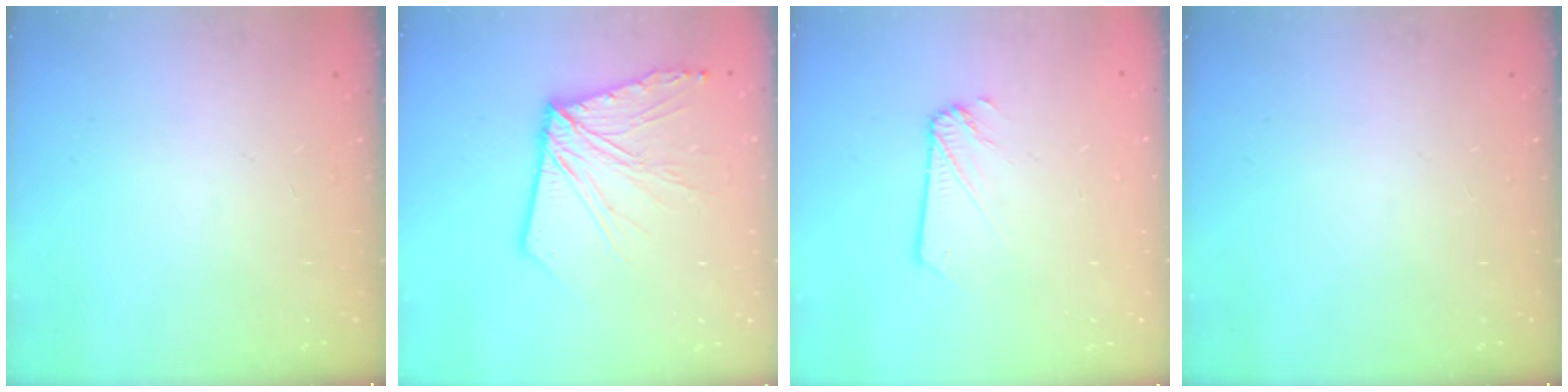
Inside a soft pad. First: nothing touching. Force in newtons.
{"total": 13.5, "press": 13.4, "slide": 1.6}
{"total": 2.1, "press": 2.1, "slide": 0.0}
{"total": 0.0}